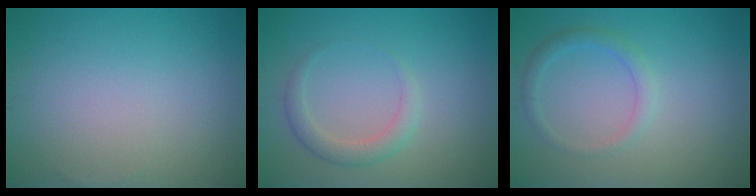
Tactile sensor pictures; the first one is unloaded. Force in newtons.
{"total": 2.1, "press": 2.1, "slide": 0.1}
{"total": 1.8, "press": 1.8, "slide": 0.1}